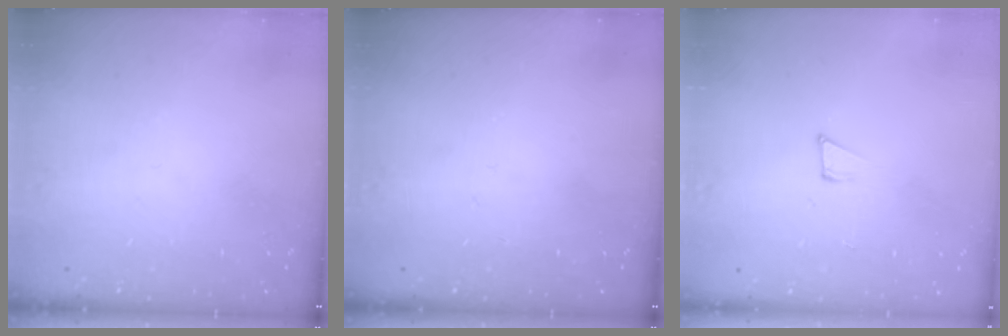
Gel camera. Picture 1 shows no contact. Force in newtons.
{"total": 0.0}
{"total": 5.5, "press": 5.4, "slide": 0.8}